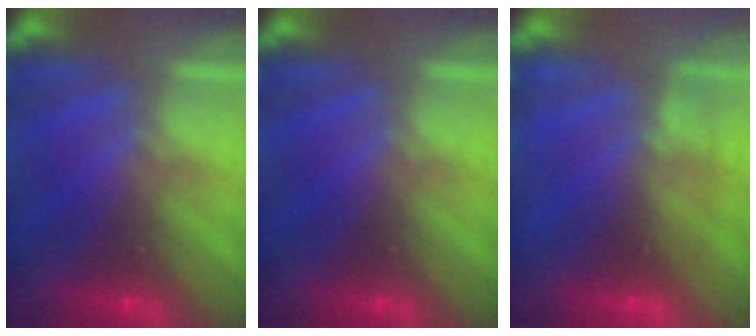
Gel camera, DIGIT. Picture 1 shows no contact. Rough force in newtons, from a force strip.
{"total": 0.0}
{"total": 2.2}